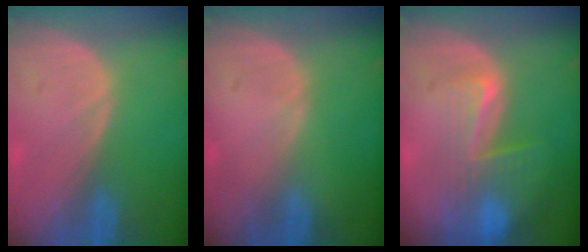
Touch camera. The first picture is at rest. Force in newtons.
{"total": 0.0}
{"total": 8.2, "press": 7.1, "slide": 4.1}